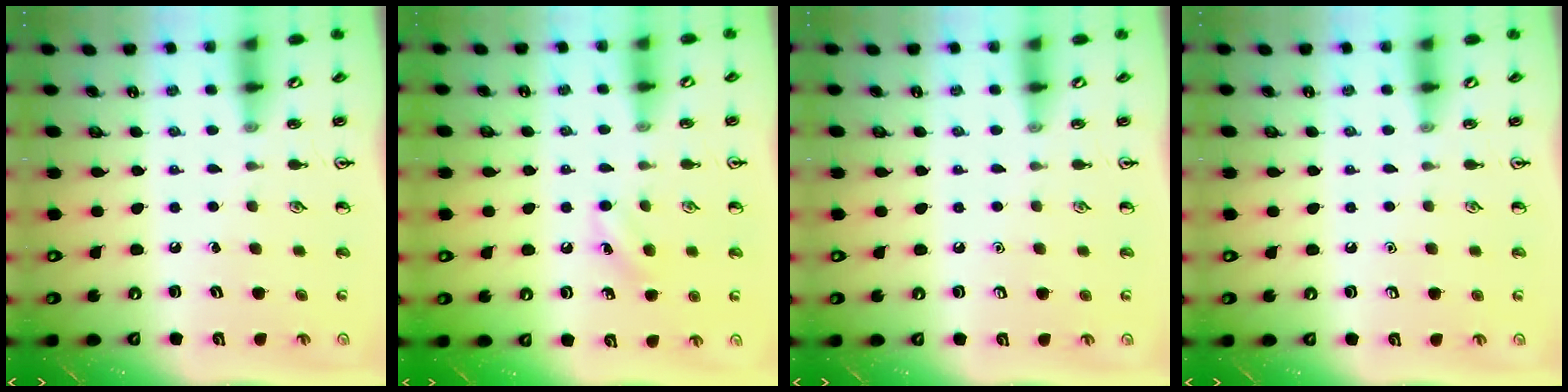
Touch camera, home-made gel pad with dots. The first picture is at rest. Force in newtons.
{"total": 5.8, "press": 5.5, "slide": 1.9}
{"total": 0.0}
{"total": 0.0}